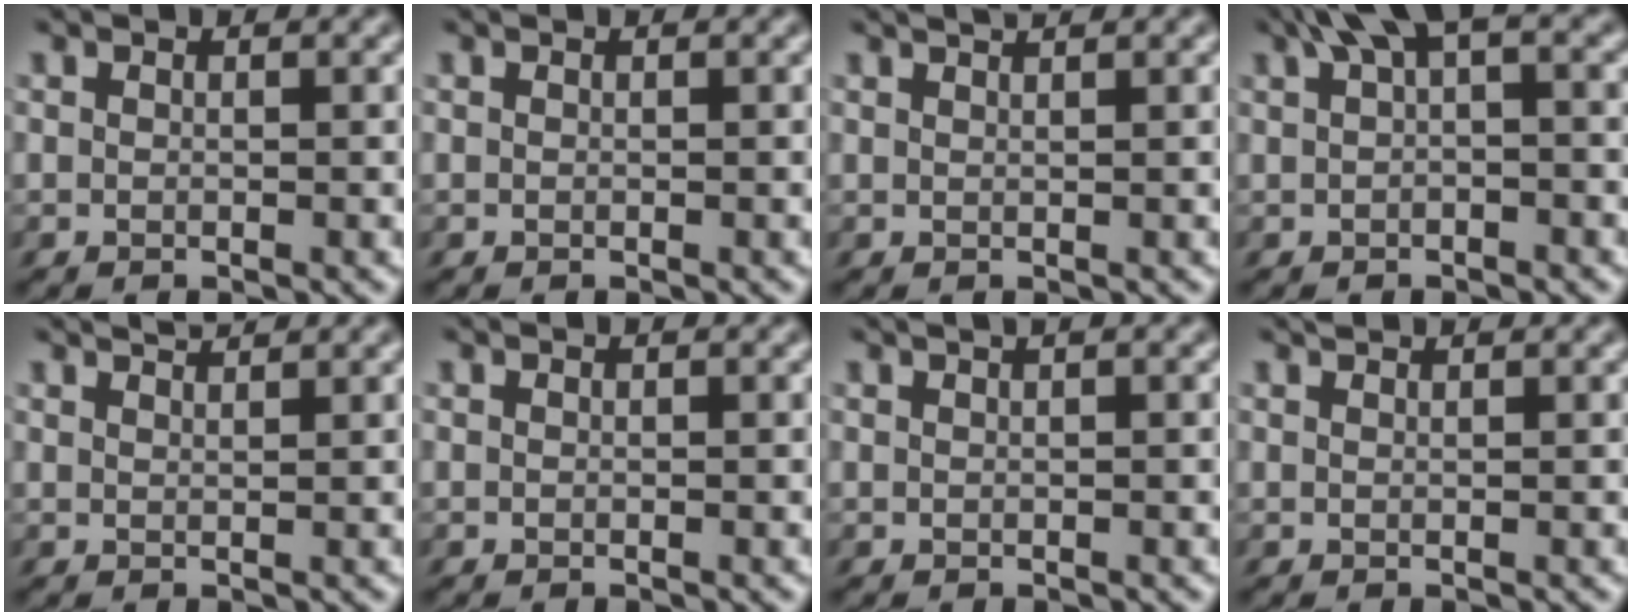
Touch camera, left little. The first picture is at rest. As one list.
[{"total": 0.0}, {"total": 1.6, "force": [1.4, 0.3, 0.7], "torque": [0.001, 0.013, 0.010]}, {"total": 6.5, "force": [3.0, 2.7, 5.2], "torque": [-0.106, 0.028, 0.049]}, {"total": 2.2, "force": [2.0, 0.3, 0.8], "torque": [0.000, 0.015, 0.018]}, {"total": 0.0}, {"total": 2.0, "force": [1.4, 0.6, 1.3], "torque": [-0.011, 0.018, 0.008]}, {"total": 1.0, "force": [0.9, -0.1, 0.2], "torque": [0.001, 0.007, 0.013]}]